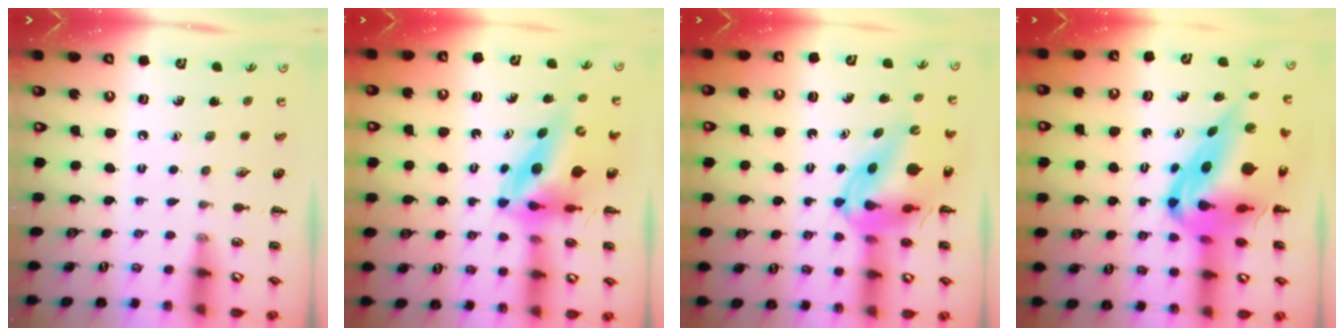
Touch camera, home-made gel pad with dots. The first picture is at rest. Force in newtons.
{"total": 10.0, "press": 9.5, "slide": 3.2}
{"total": 12.9, "press": 12.4, "slide": 3.9}
{"total": 16.9, "press": 16.1, "slide": 5.3}